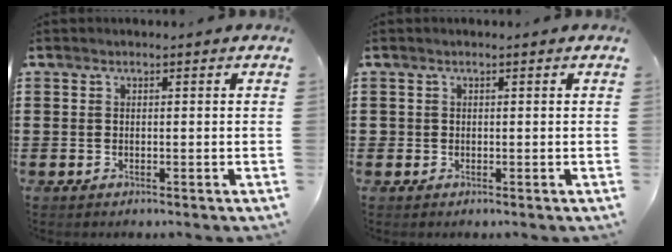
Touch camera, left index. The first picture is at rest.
{"total": 0.6, "force": [0.1, 0.6, 0.0], "torque": [-0.002, 0.005, 0.001]}